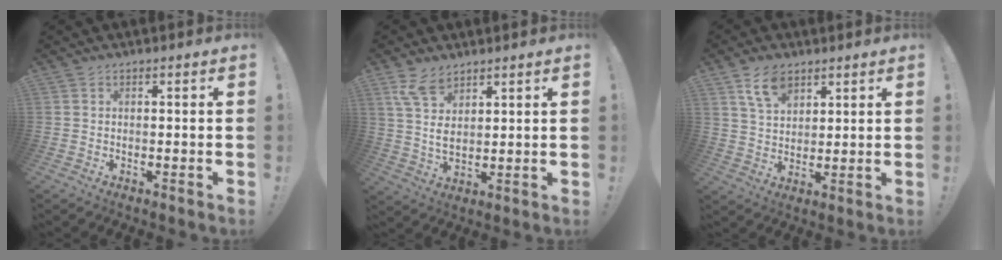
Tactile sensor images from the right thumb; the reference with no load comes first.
{"total": 8.2, "force": [5.2, 4.3, 4.8], "torque": [-0.094, -0.020, 0.102]}
{"total": 8.5, "force": [5.2, 4.9, 4.7], "torque": [-0.088, -0.013, 0.099]}